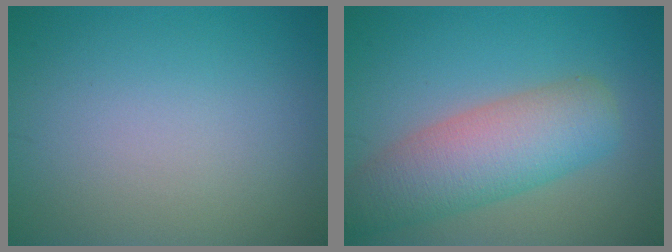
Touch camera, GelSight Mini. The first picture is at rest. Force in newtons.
{"total": 7.2, "press": 7.2, "slide": 0.3}